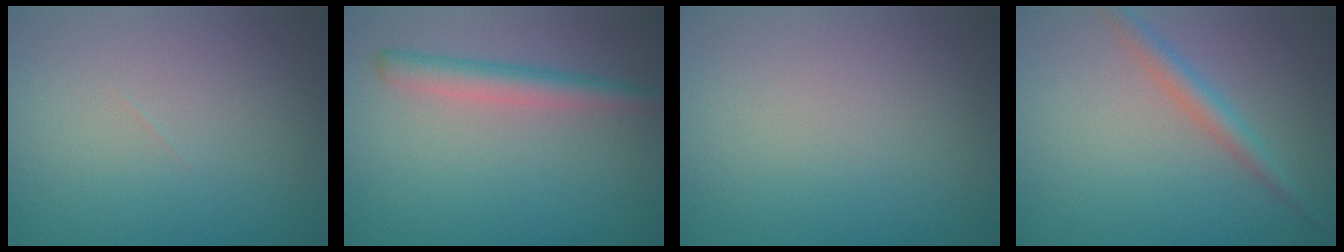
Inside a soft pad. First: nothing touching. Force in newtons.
{"total": 2.8, "press": 2.8, "slide": 0.1}
{"total": 0.0}
{"total": 2.2, "press": 2.2, "slide": 0.1}